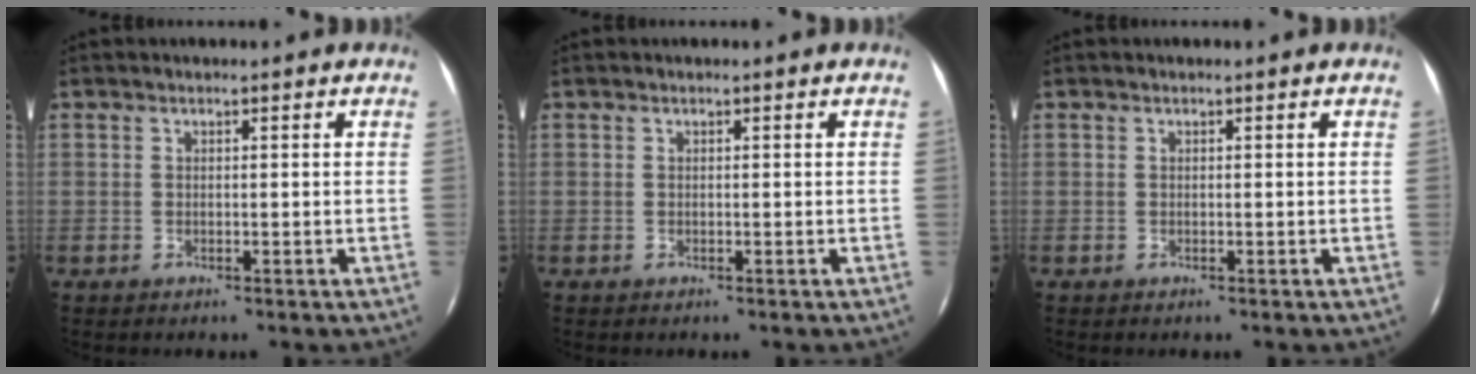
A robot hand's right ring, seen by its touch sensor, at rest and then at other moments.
{"total": 0.0}
{"total": 0.0}